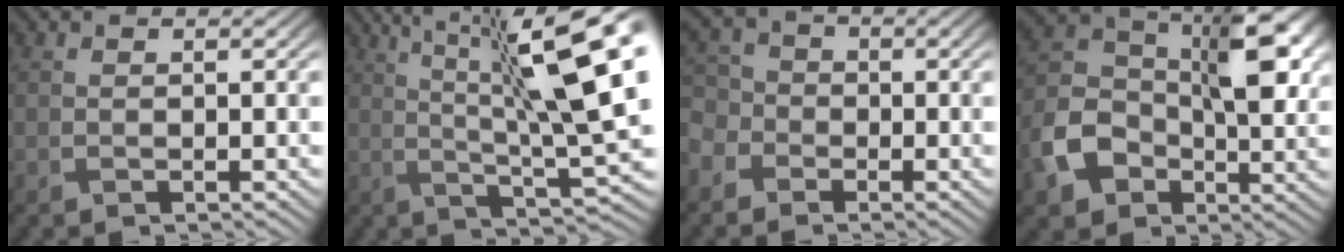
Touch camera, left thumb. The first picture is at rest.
{"total": 15.6, "force": [4.4, 3.7, 14.5], "torque": [-0.224, 0.011, 0.076]}
{"total": 4.5, "force": [-2.1, 3.6, 1.5], "torque": [-0.056, -0.005, -0.052]}
{"total": 11.6, "force": [-1.9, 8.0, 8.2], "torque": [-0.167, -0.003, -0.040]}